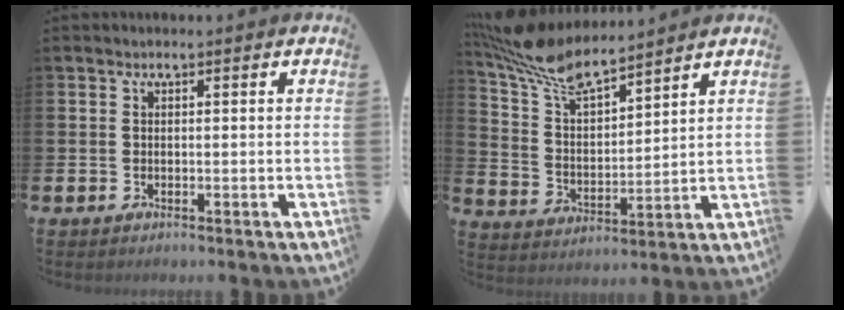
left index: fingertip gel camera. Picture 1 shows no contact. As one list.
[{"total": 9.1, "force": [8.1, 2.0, 3.7], "torque": [-0.101, -0.042, 0.147]}]